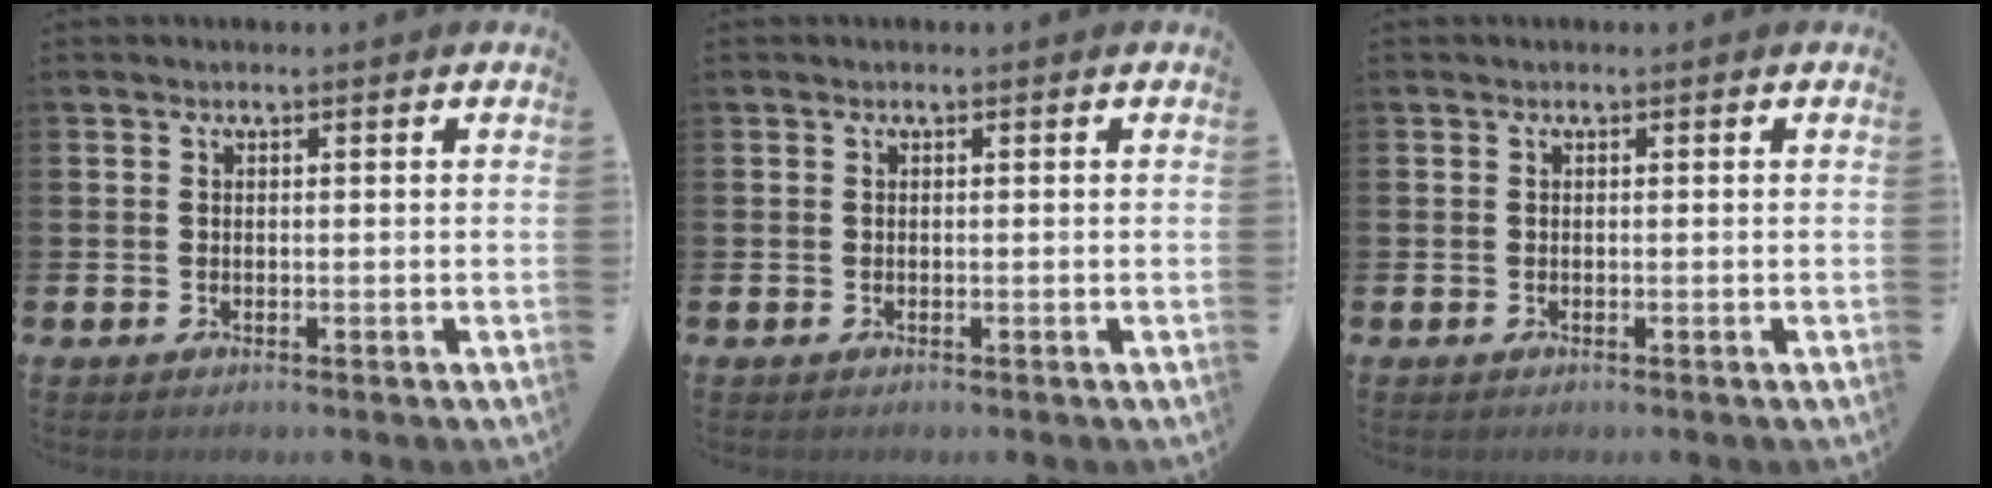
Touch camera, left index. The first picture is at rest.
{"total": 0.0}
{"total": 0.0}